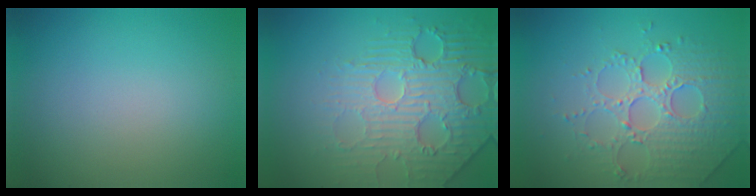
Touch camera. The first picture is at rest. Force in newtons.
{"total": 4.7, "press": 4.4, "slide": 1.7}
{"total": 4.1, "press": 3.9, "slide": 1.2}